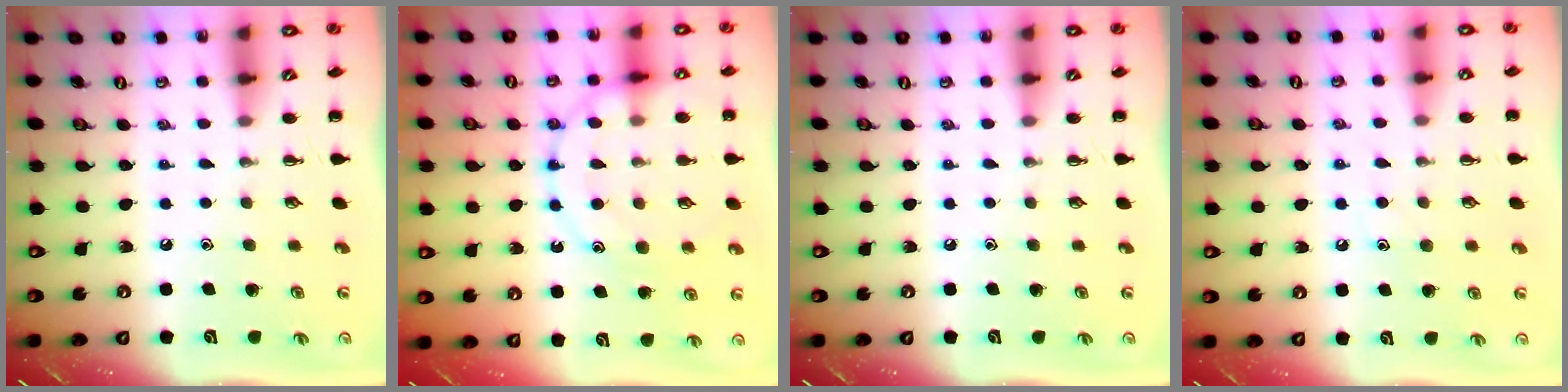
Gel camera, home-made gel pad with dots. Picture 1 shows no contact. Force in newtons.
{"total": 15.1, "press": 15.0, "slide": 1.4}
{"total": 0.0}
{"total": 6.0, "press": 5.9, "slide": 1.2}